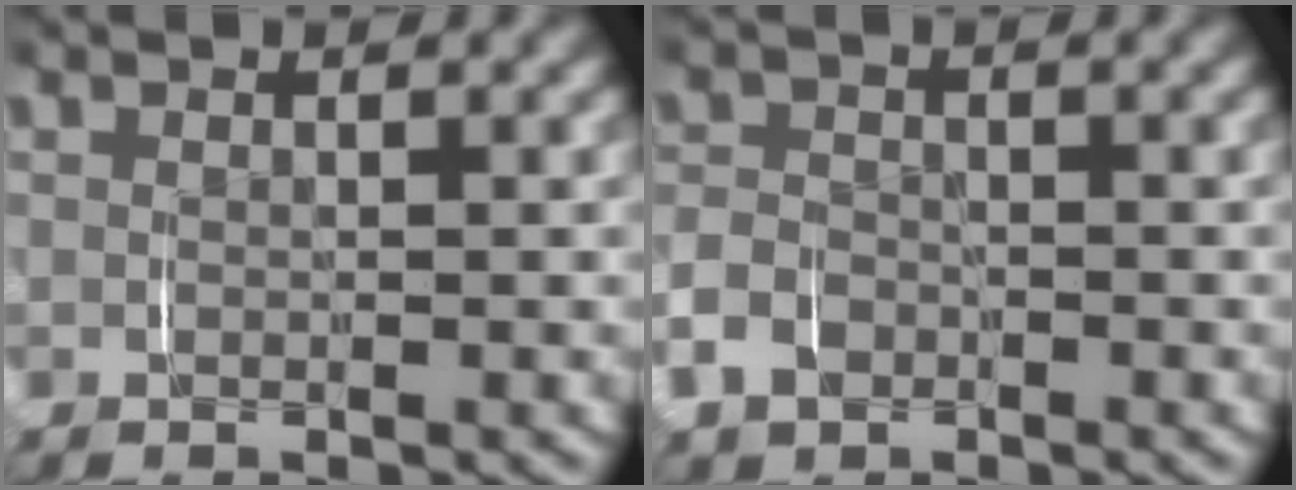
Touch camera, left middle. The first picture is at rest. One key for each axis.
{"total": 3.1, "fx": -1.4, "fy": 2.5, "fz": 1.3, "tx": -0.037, "ty": -0.004, "tz": -0.027}